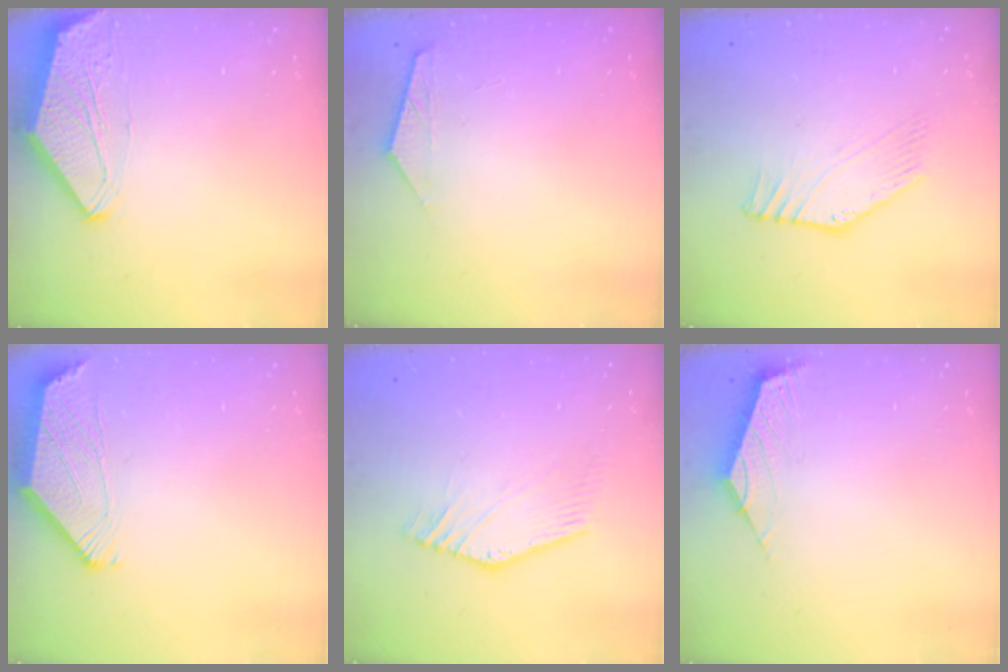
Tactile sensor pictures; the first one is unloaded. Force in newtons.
{"total": 1.5, "press": 1.5, "slide": 0.3}
{"total": 2.8, "press": 2.8, "slide": 0.0}
{"total": 0.0}
{"total": 2.2, "press": 2.2, "slide": 0.3}
{"total": 2.5, "press": 2.5, "slide": 0.6}